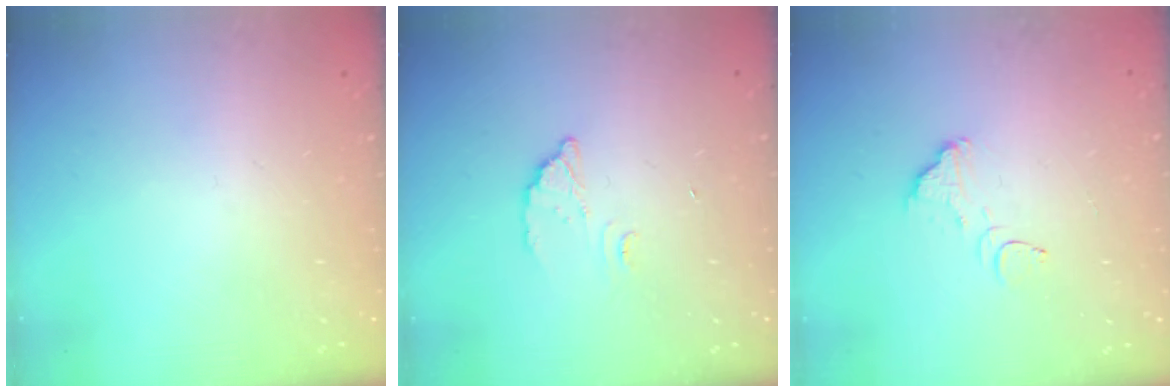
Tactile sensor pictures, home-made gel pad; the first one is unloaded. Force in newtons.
{"total": 2.8, "press": 2.8, "slide": 0.2}
{"total": 2.9, "press": 2.9, "slide": 0.1}